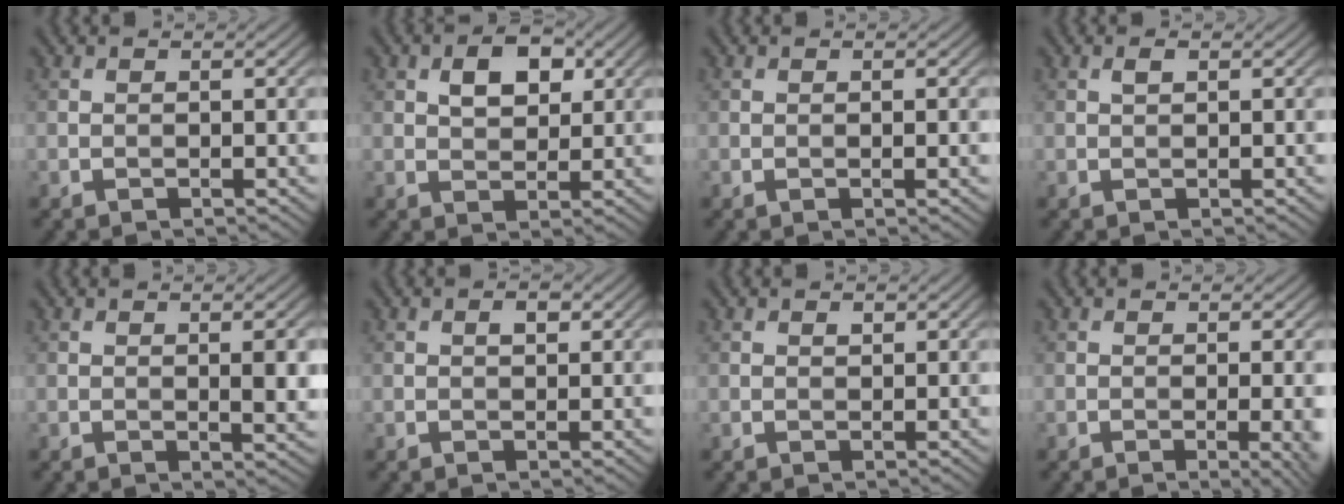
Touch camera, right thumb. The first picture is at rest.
{"total": 4.8, "force": [1.8, 2.9, 3.4], "torque": [-0.056, 0.003, 0.029]}
{"total": 1.0, "force": [-0.1, 0.2, 0.9], "torque": [-0.016, -0.002, -0.001]}
{"total": 1.0, "force": [0.4, 0.3, 0.8], "torque": [-0.016, 0.001, 0.007]}
{"total": 3.4, "force": [0.3, 0.9, 3.3], "torque": [-0.052, 0.000, 0.008]}
{"total": 1.3, "force": [0.4, 0.7, 1.0], "torque": [-0.013, 0.000, 0.007]}
{"total": 0.6, "force": [0.4, 0.3, 0.4], "torque": [-0.004, -0.002, 0.006]}
{"total": 3.2, "force": [-0.5, 0.5, 3.1], "torque": [-0.046, 0.000, -0.008]}